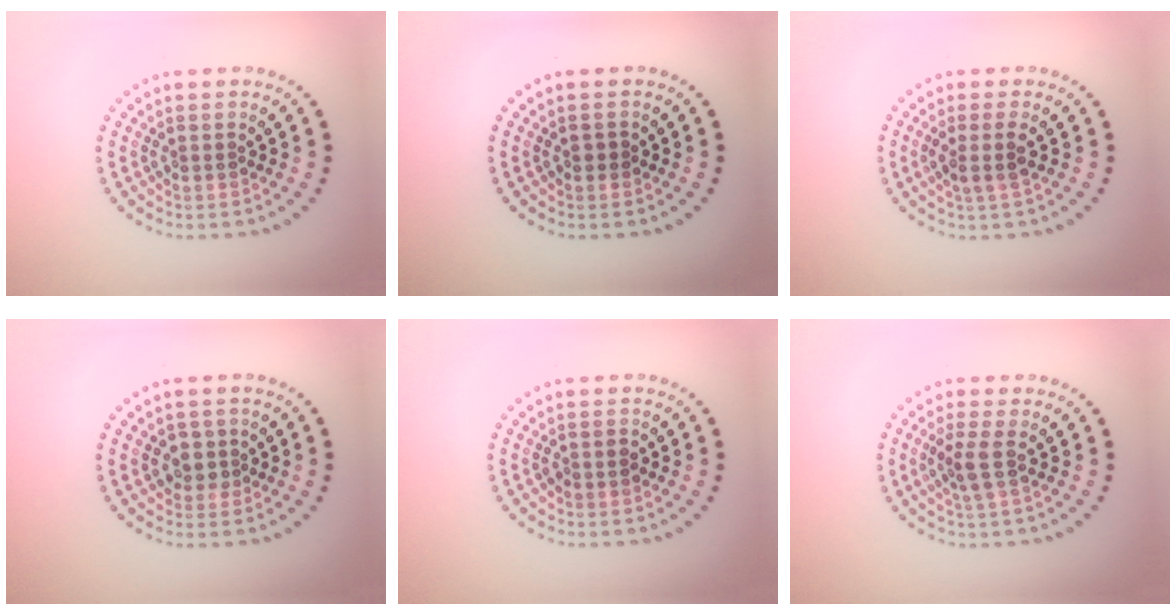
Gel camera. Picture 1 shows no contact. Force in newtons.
{"total": 0.7, "press": 0.6, "slide": 0.1}
{"total": 1.9, "press": 1.6, "slide": 1.0}
{"total": 1.9, "press": 1.7, "slide": 0.7}
{"total": 0.9, "press": 0.8, "slide": 0.5}
{"total": 2.1, "press": 1.6, "slide": 1.3}